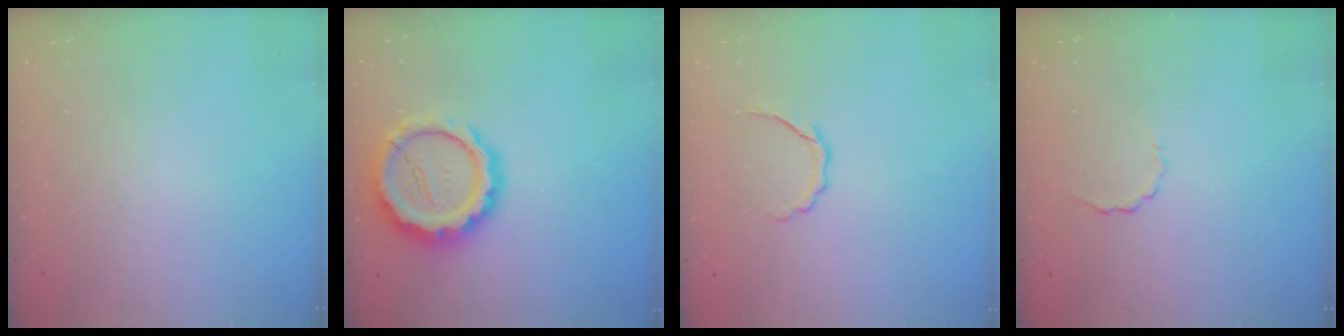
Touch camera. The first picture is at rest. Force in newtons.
{"total": 16.3, "press": 16.0, "slide": 3.1}
{"total": 5.4, "press": 5.1, "slide": 1.8}
{"total": 2.6, "press": 2.5, "slide": 0.8}